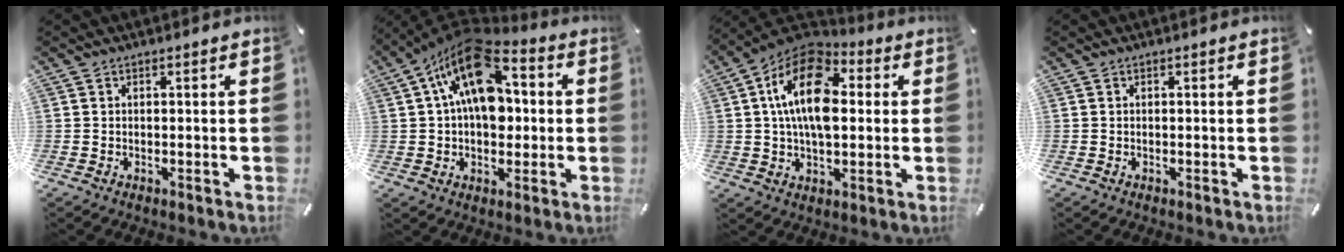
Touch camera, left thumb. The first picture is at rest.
{"total": 17.4, "force": [4.8, 10.9, 12.8], "torque": [-0.223, -0.025, 0.080]}
{"total": 16.8, "force": [2.5, 10.3, 13.0], "torque": [-0.242, -0.001, 0.039]}
{"total": 0.0}